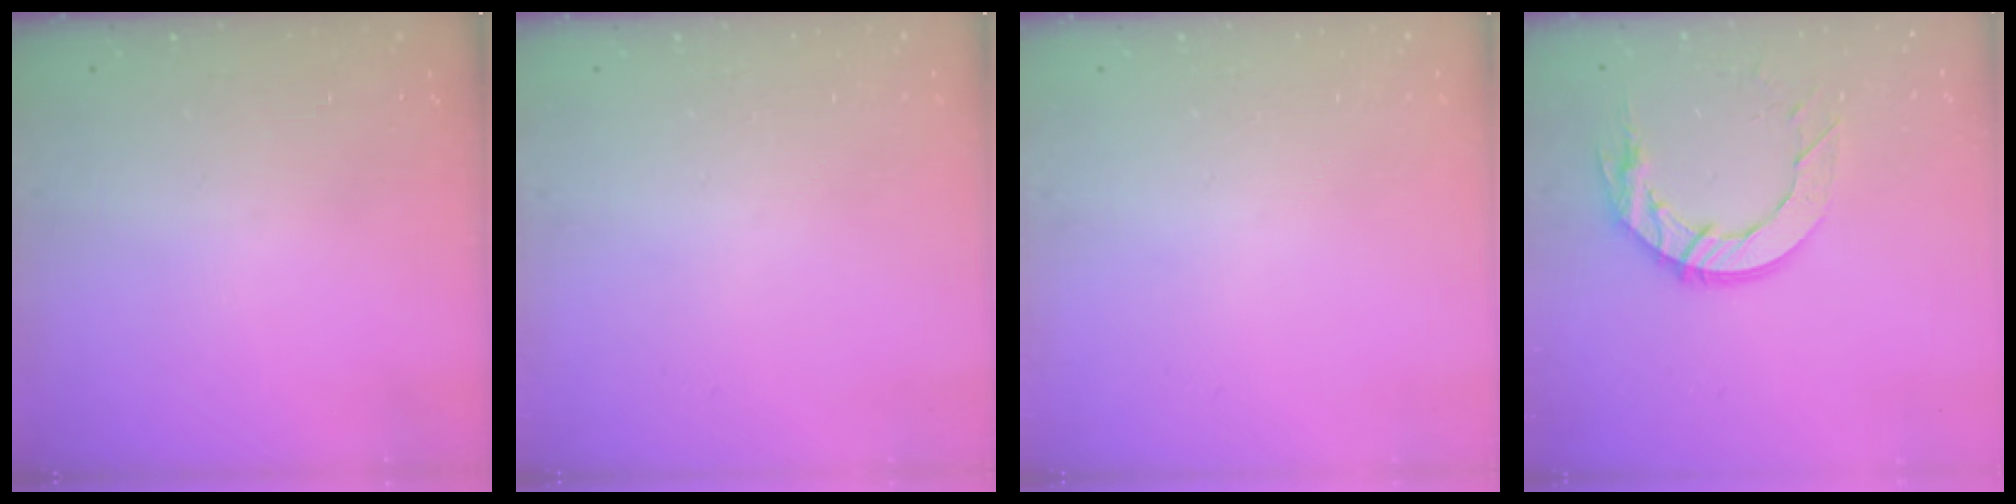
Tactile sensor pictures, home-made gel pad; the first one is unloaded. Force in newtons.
{"total": 0.0}
{"total": 0.0}
{"total": 12.1, "press": 12.1, "slide": 0.8}